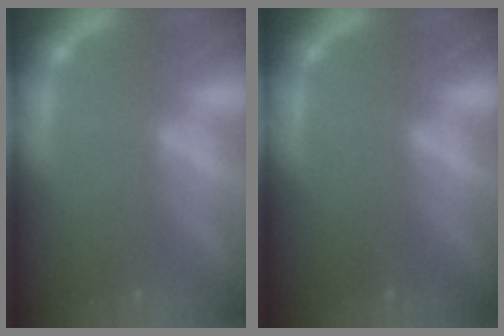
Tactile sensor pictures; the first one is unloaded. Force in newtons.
{"total": 0.9}